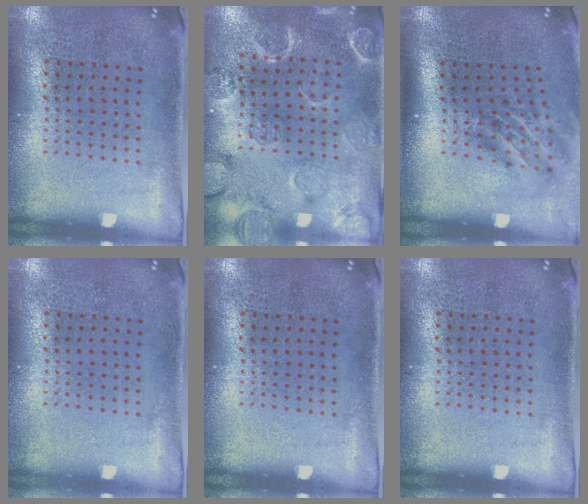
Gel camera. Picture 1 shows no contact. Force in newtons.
{"total": 2.4, "press": 2.3, "slide": 0.6}
{"total": 1.9, "press": 1.1, "slide": 1.5}
{"total": 0.0}
{"total": 0.0}
{"total": 0.0}